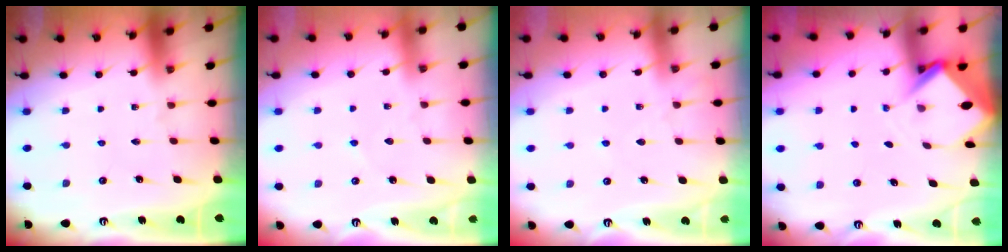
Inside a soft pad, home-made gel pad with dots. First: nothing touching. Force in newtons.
{"total": 1.8, "press": 1.8, "slide": 0.2}
{"total": 4.4, "press": 4.4, "slide": 0.7}
{"total": 3.6, "press": 3.6, "slide": 0.2}